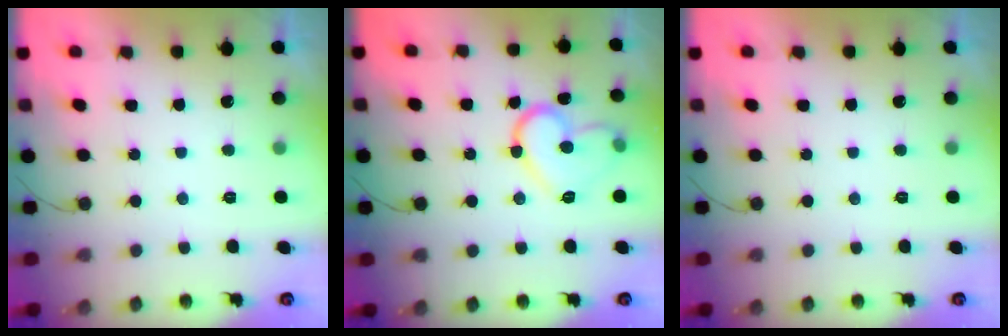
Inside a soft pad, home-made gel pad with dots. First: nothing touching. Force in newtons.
{"total": 12.9, "press": 12.9, "slide": 0.6}
{"total": 0.0}